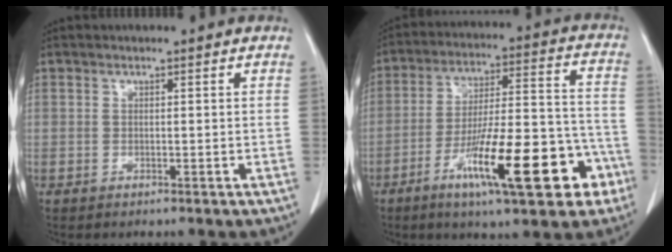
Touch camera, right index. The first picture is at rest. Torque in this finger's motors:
{"motor_torque": [0.88, -0.35, 0.59, 0.13]}